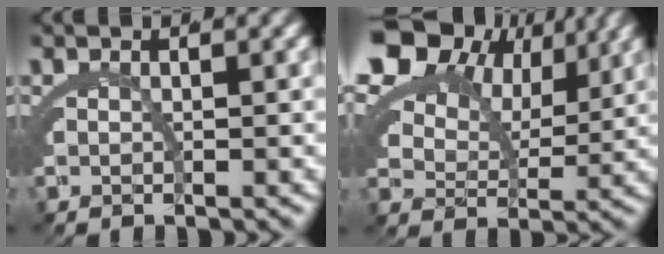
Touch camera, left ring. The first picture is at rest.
{"total": 10.1, "force": [4.6, 6.9, 5.9], "torque": [-0.122, 0.003, 0.074]}